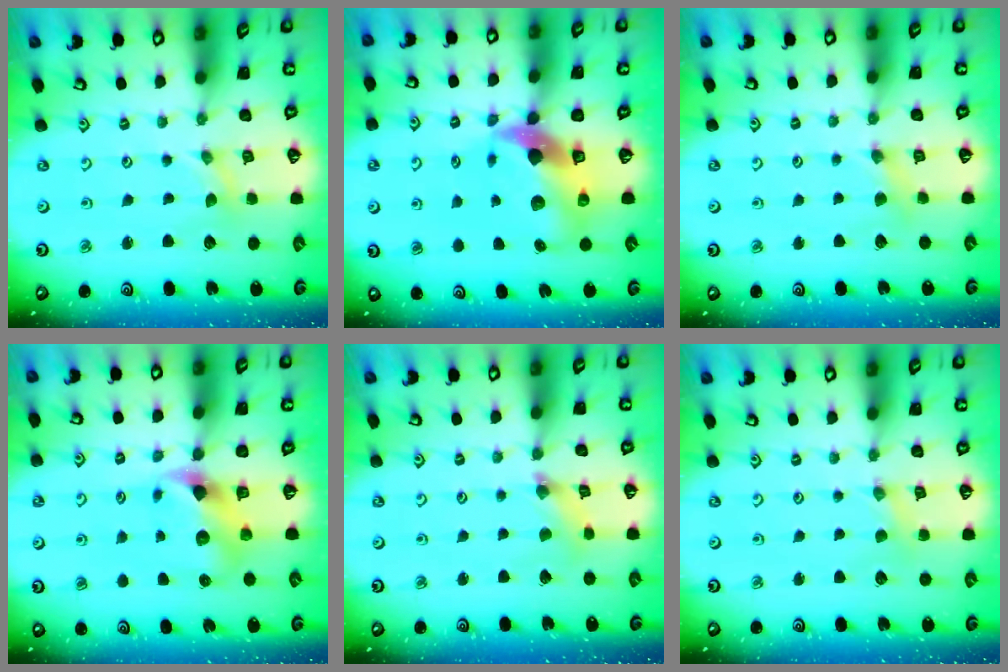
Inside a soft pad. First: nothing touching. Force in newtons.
{"total": 12.6, "press": 12.5, "slide": 2.1}
{"total": 3.4, "press": 3.4, "slide": 0.3}
{"total": 8.3, "press": 8.2, "slide": 1.1}
{"total": 2.5, "press": 2.5, "slide": 0.2}
{"total": 1.2, "press": 1.2, "slide": 0.3}